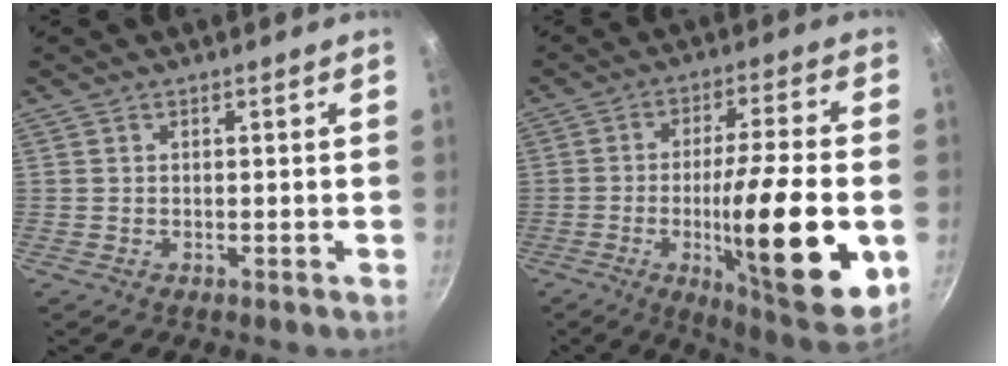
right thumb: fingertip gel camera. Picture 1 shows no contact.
{"total": 23.2, "force": [-5.1, 4.8, 22.1], "torque": [-0.323, 0.013, -0.075]}